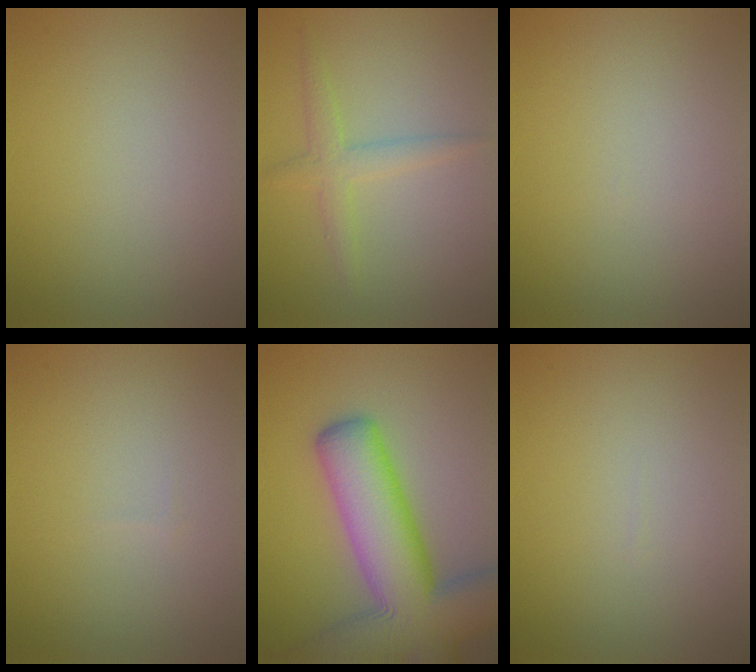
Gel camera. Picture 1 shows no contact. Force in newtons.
{"total": 2.2, "press": 2.2, "slide": 0.1}
{"total": 0.0}
{"total": 0.0}
{"total": 13.4, "press": 13.4, "slide": 0.9}
{"total": 0.0}